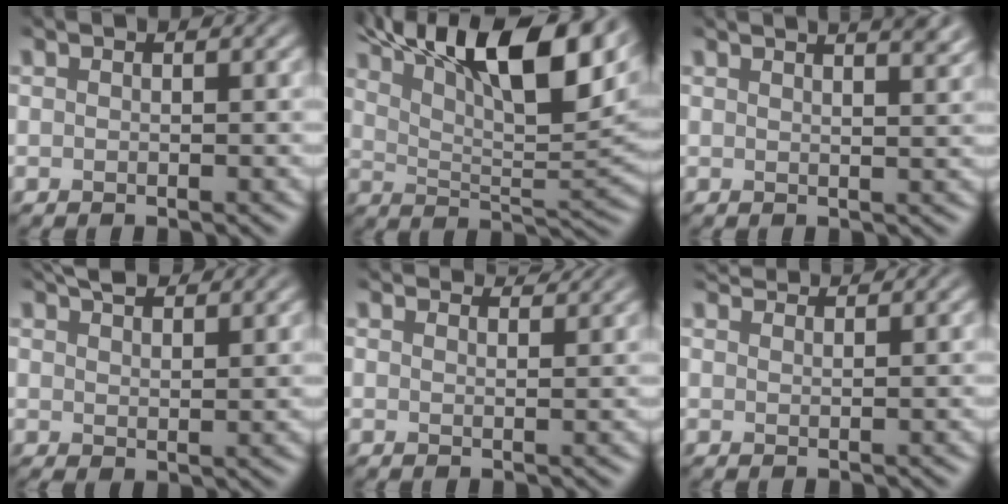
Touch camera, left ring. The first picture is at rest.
{"total": 14.1, "force": [8.7, 4.6, 10.1], "torque": [-0.160, 0.022, 0.151]}
{"total": 7.0, "force": [4.8, 2.9, 4.2], "torque": [-0.021, 0.049, 0.028]}
{"total": 3.6, "force": [2.8, 1.2, 1.9], "torque": [-0.031, 0.007, 0.052]}
{"total": 3.9, "force": [3.7, 0.4, 1.1], "torque": [-0.014, 0.004, 0.042]}
{"total": 2.9, "force": [2.8, 0.3, 0.8], "torque": [-0.012, 0.005, 0.038]}